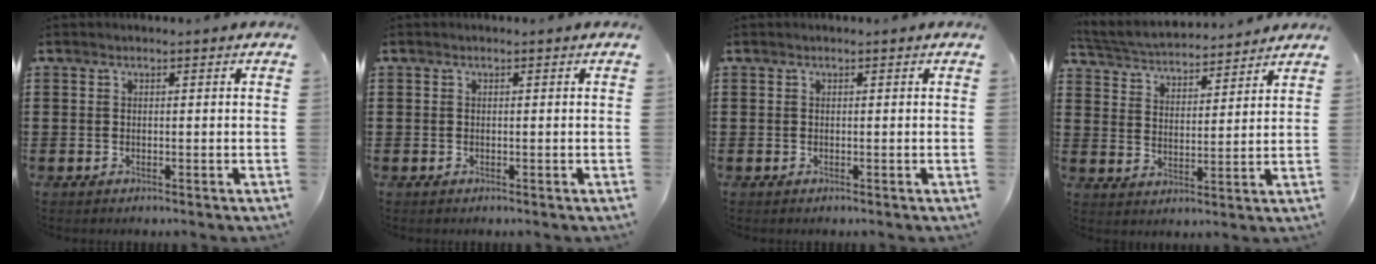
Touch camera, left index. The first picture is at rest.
{"total": 0.0}
{"total": 0.0}
{"total": 3.9, "force": [3.9, 0.5, 0.5], "torque": [-0.033, -0.026, 0.063]}